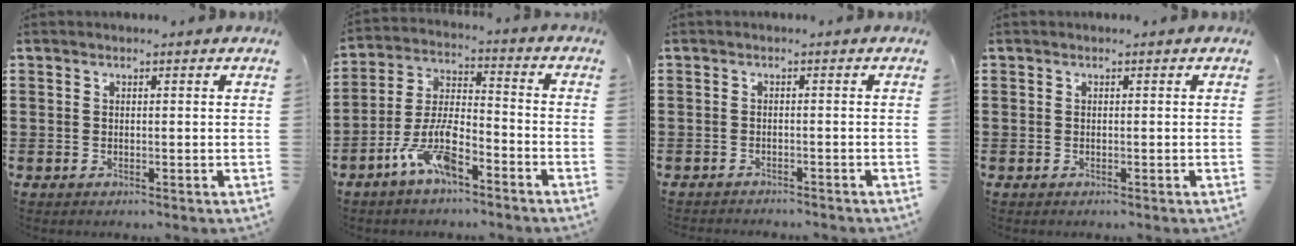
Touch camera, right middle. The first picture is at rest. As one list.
[{"total": 8.6, "force": [-5.6, 2.6, 5.9], "torque": [-0.141, -0.001, -0.108]}, {"total": 1.3, "force": [-1.2, 0.1, 0.0], "torque": [-0.004, 0.003, -0.028]}, {"total": 0.0}]